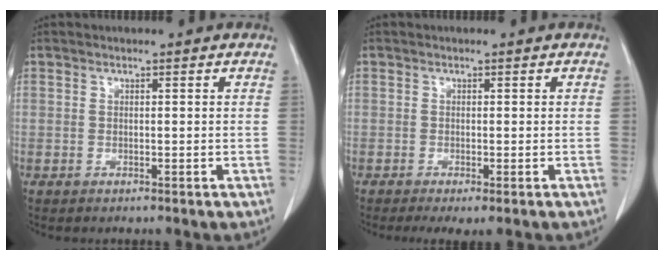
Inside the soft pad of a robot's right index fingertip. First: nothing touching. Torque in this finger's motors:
{"motor_torque": [0.38, -0.43, 0.19, 0.05]}